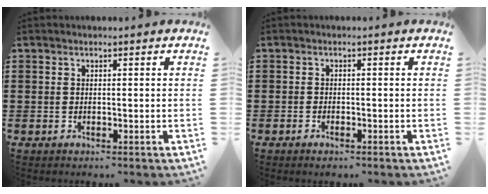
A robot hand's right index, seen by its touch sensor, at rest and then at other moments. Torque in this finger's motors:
{"motor_torque": [0.25, 0.54, 0.06, -0.01]}